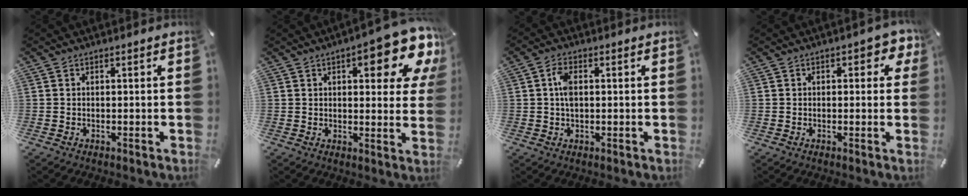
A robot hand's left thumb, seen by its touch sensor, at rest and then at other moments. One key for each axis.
{"total": 15.8, "fx": 7.9, "fy": 5.9, "fz": 12.4, "tx": -0.151, "ty": -0.045, "tz": 0.123}
{"total": 3.8, "fx": 0.5, "fy": 2.0, "fz": 3.2, "tx": -0.073, "ty": 0.005, "tz": 0.004}
{"total": 3.6, "fx": 0.8, "fy": 2.1, "fz": 2.8, "tx": -0.033, "ty": 0.003, "tz": 0.007}